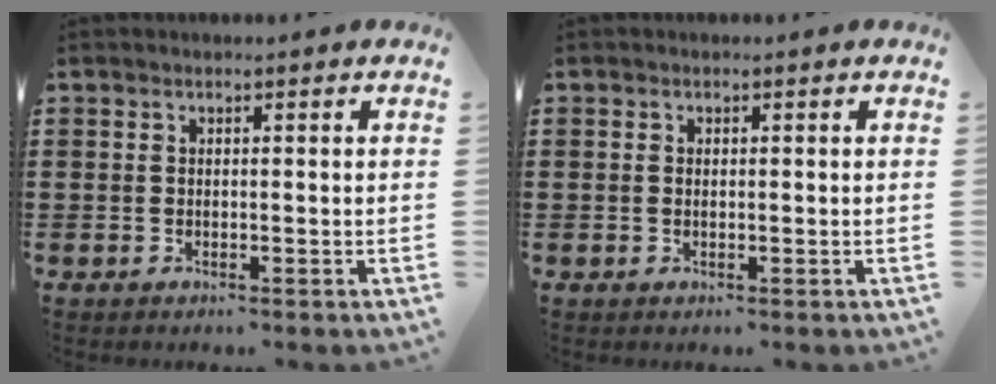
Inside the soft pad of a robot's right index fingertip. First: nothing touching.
{"total": 0.6, "force": [0.1, 0.3, 0.5], "torque": [-0.011, 0.000, 0.002]}